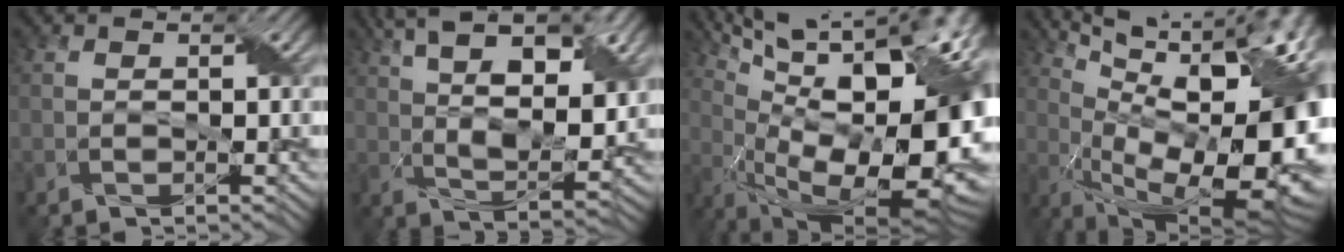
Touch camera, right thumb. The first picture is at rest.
{"total": 14.3, "force": [6.5, 5.6, 11.4], "torque": [-0.191, 0.018, 0.100]}
{"total": 21.2, "force": [5.9, 7.3, 19.0], "torque": [-0.254, 0.029, 0.108]}
{"total": 19.4, "force": [4.4, 6.8, 17.6], "torque": [-0.236, 0.009, 0.086]}